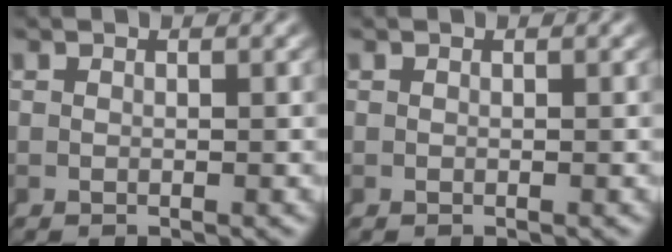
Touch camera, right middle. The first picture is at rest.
{"total": 0.0}